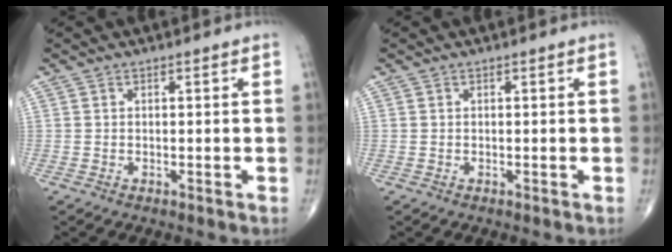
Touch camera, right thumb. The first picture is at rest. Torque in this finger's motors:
{"motor_torque": [-0.09, 0.09, -0.04, -0.01, 0.00]}